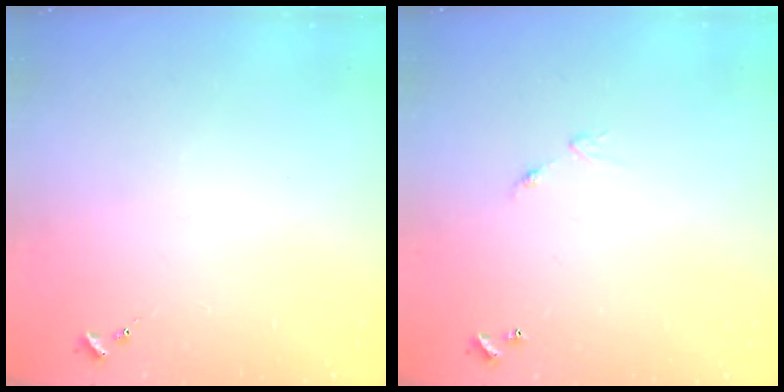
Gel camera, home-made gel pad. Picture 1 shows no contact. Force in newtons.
{"total": 5.6, "press": 5.5, "slide": 0.6}